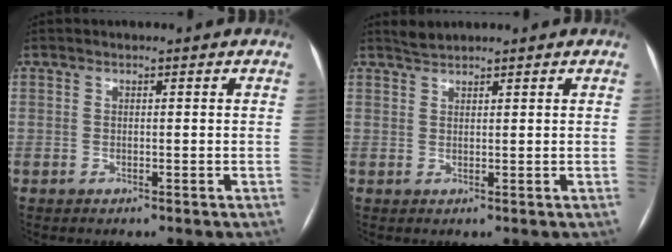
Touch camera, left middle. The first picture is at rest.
{"total": 1.4, "force": [1.4, 0.0, 0.0], "torque": [-0.004, 0.007, 0.033]}